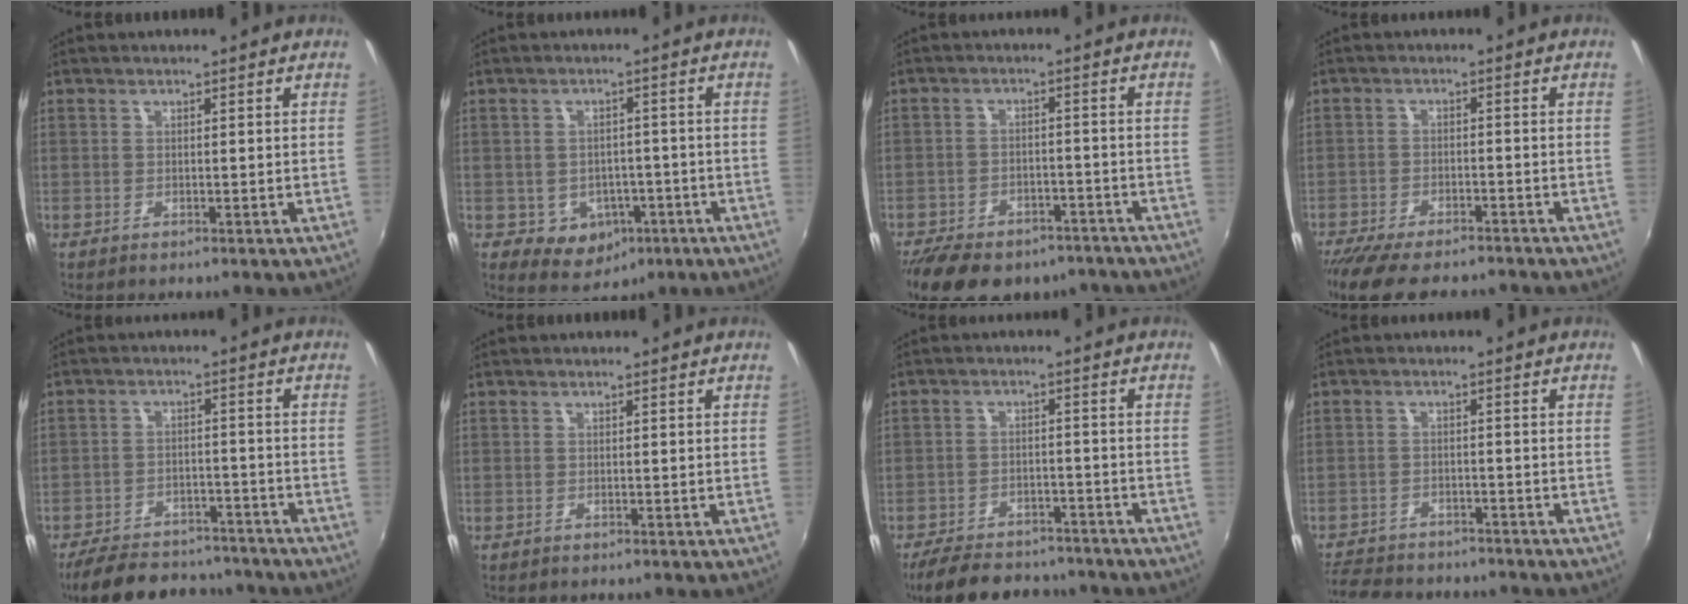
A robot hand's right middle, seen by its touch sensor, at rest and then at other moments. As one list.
[{"total": 7.3, "force": [-2.9, 6.2, 2.7], "torque": [-0.064, 0.008, -0.019]}, {"total": 18.9, "force": [-14.3, 8.9, 8.5], "torque": [-0.189, -0.012, -0.195]}, {"total": 13.2, "force": [-11.2, 3.3, 6.2], "torque": [-0.137, -0.038, -0.177]}, {"total": 18.9, "force": [-15.8, 7.5, 7.3], "torque": [-0.166, 0.015, -0.214]}, {"total": 0.0}, {"total": 16.3, "force": [-13.5, 6.5, 6.4], "torque": [-0.148, 0.007, -0.188]}, {"total": 12.3, "force": [-10.7, 4.3, 4.2], "torque": [-0.113, -0.007, -0.166]}]